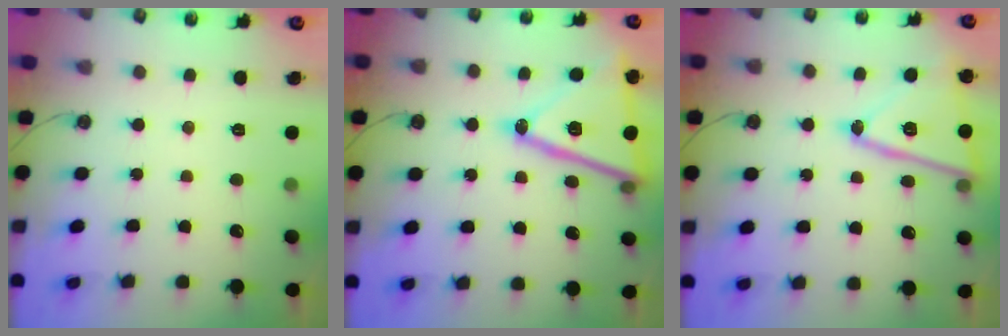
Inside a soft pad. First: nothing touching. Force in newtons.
{"total": 20.4, "press": 20.1, "slide": 3.4}
{"total": 16.3, "press": 16.3, "slide": 1.0}